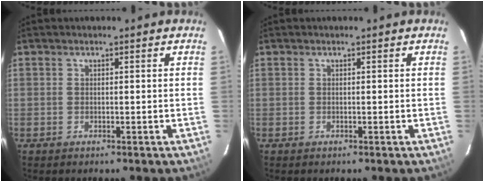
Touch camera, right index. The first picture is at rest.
{"total": 0.0}